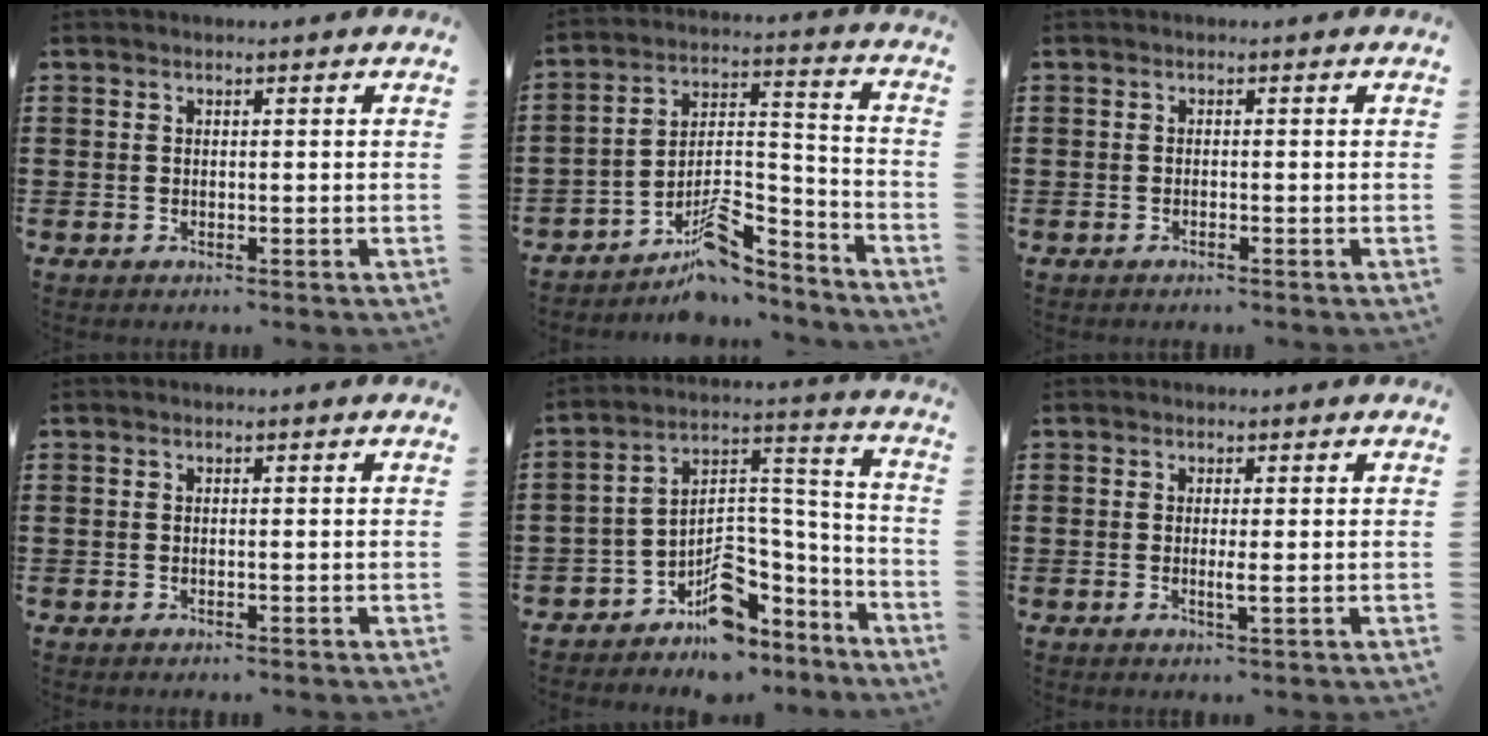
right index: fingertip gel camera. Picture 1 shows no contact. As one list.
[{"total": 10.2, "force": [-8.0, 3.7, 5.1], "torque": [-0.072, 0.025, -0.146]}, {"total": 0.5, "force": [-0.4, -0.1, 0.3], "torque": [-0.007, -0.003, -0.008]}, {"total": 0.0}, {"total": 7.3, "force": [-5.2, 4.4, 2.6], "torque": [-0.041, -0.002, -0.091]}, {"total": 1.5, "force": [-0.2, -0.2, 1.5], "torque": [-0.028, -0.006, -0.004]}]